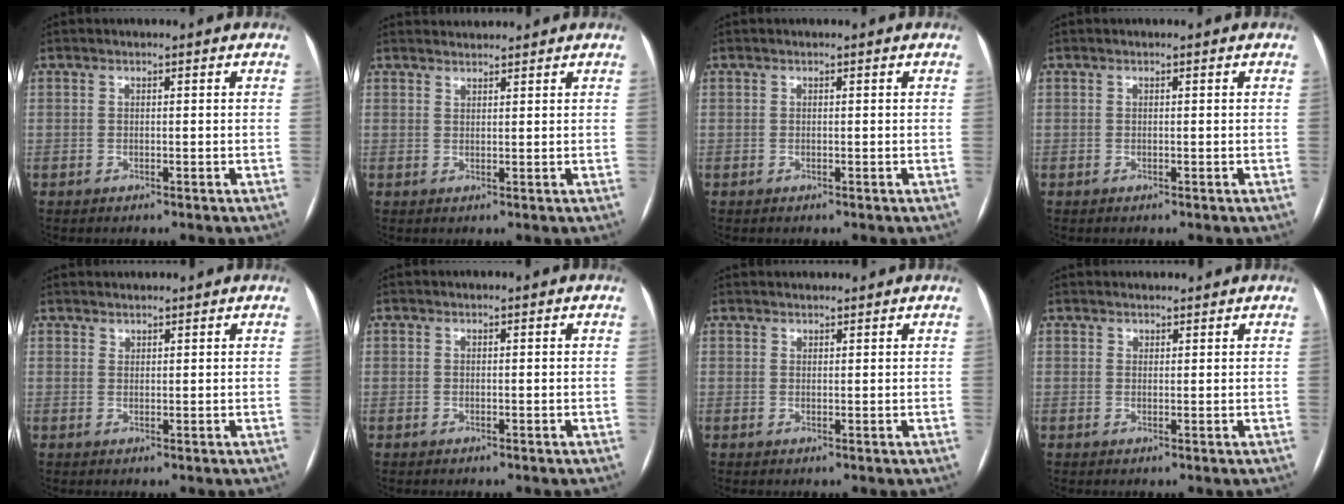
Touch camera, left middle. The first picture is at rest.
{"total": 2.7, "force": [2.7, 0.4, 0.0], "torque": [-0.002, 0.019, 0.046]}
{"total": 0.0}
{"total": 0.0}
{"total": 2.0, "force": [1.9, 0.6, 0.2], "torque": [0.001, 0.015, 0.032]}
{"total": 0.0}
{"total": 2.7, "force": [2.6, 0.6, 0.5], "torque": [-0.003, 0.021, 0.039]}
{"total": 2.9, "force": [2.8, 0.7, 0.5], "torque": [-0.002, 0.026, 0.043]}